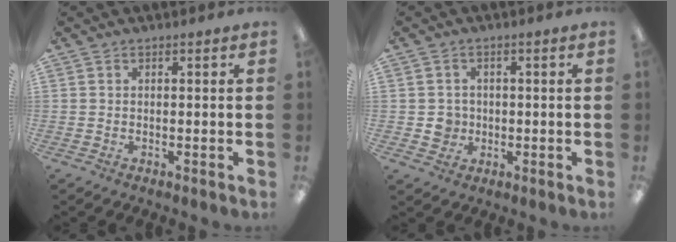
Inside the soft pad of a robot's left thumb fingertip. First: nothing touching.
{"total": 3.8, "force": [-0.4, 3.6, 0.9], "torque": [-0.004, 0.000, -0.009]}